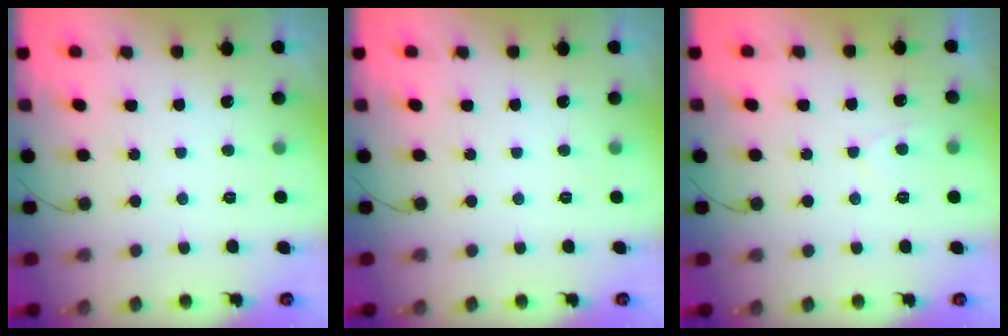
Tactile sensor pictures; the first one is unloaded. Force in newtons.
{"total": 0.0}
{"total": 2.7, "press": 2.7, "slide": 0.3}